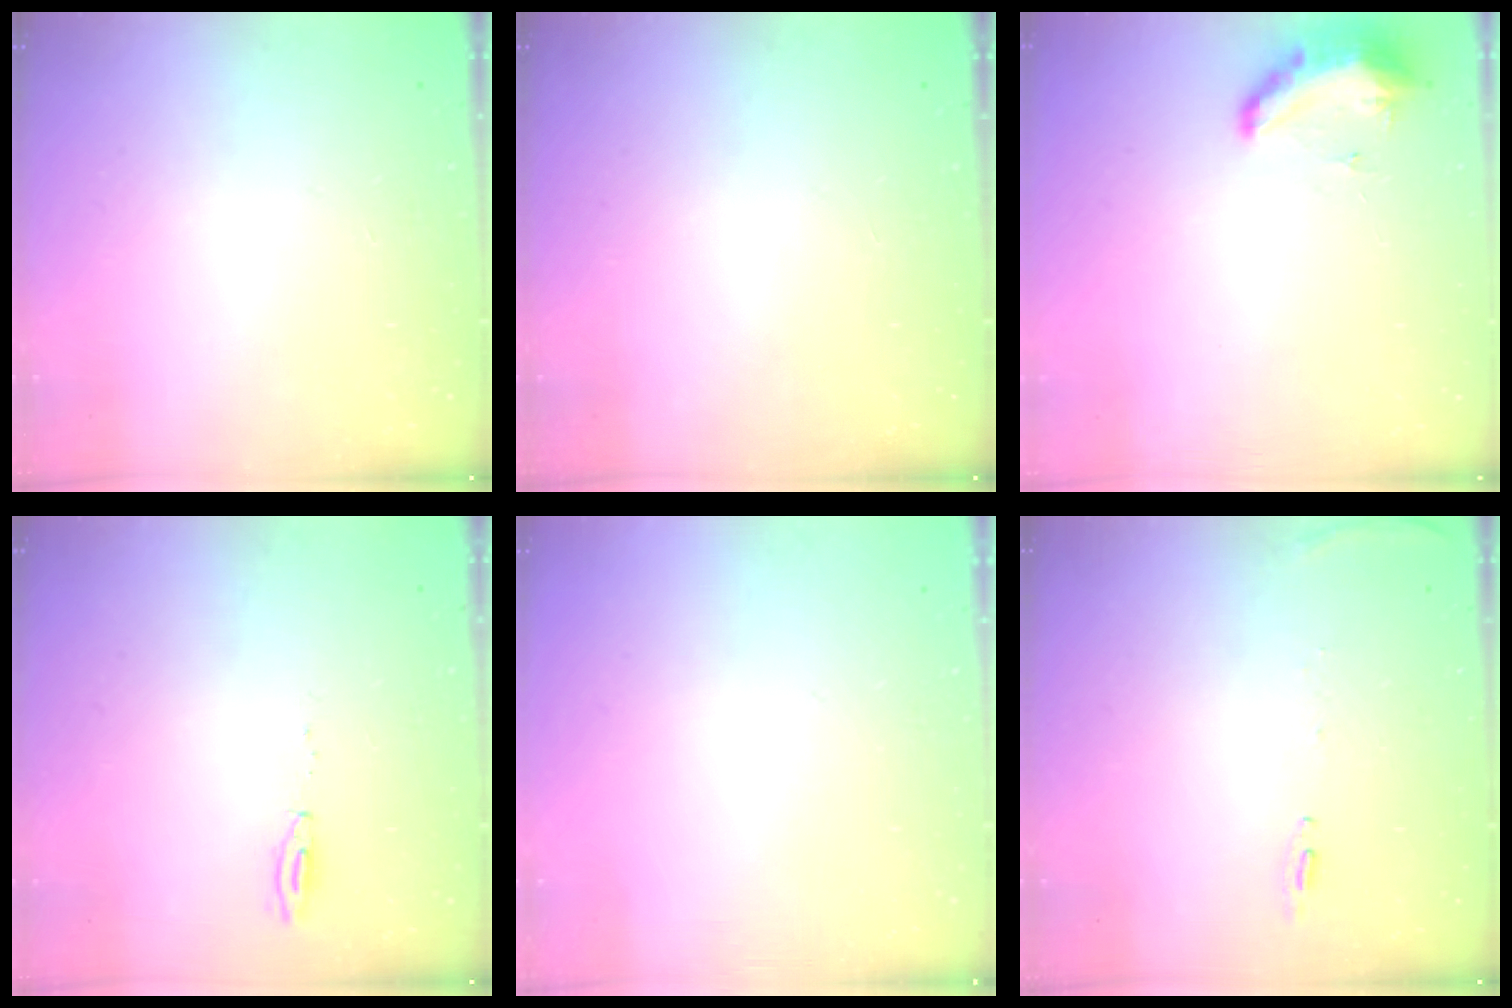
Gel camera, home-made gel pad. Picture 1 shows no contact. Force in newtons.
{"total": 0.0}
{"total": 8.5, "press": 8.3, "slide": 1.6}
{"total": 4.8, "press": 4.7, "slide": 1.0}
{"total": 0.0}
{"total": 6.1, "press": 6.0, "slide": 0.9}